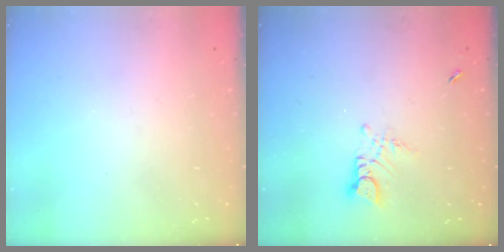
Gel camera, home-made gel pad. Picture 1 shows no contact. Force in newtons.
{"total": 2.8, "press": 2.8, "slide": 0.3}